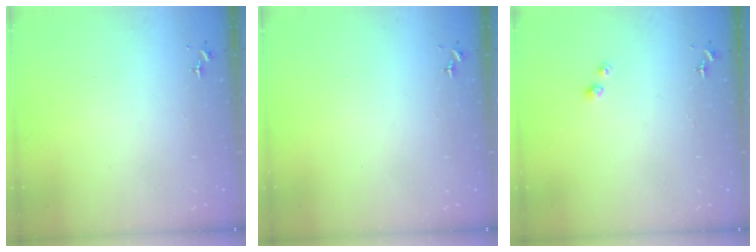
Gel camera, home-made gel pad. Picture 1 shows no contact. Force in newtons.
{"total": 0.0}
{"total": 2.3, "press": 2.3, "slide": 0.3}